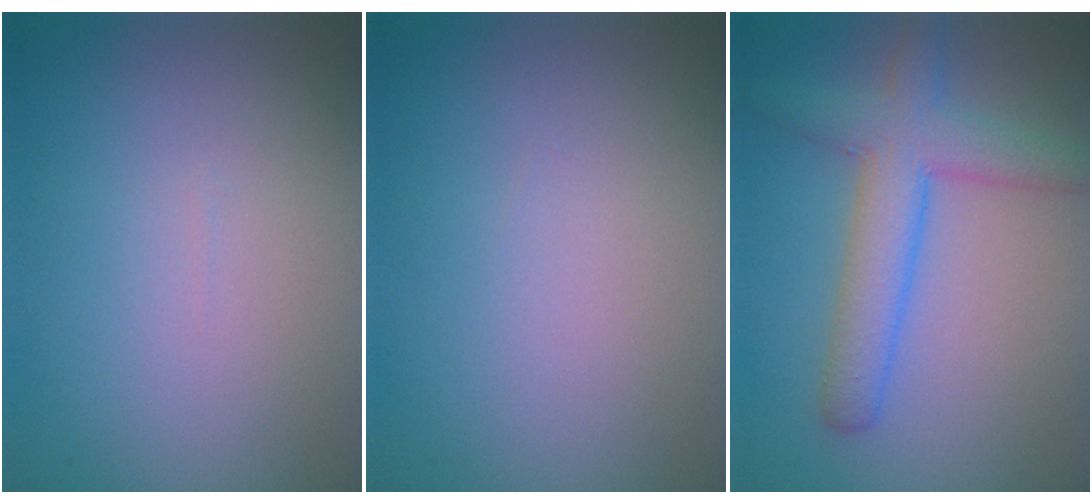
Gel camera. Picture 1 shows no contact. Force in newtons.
{"total": 0.0}
{"total": 4.3, "press": 4.3, "slide": 0.2}